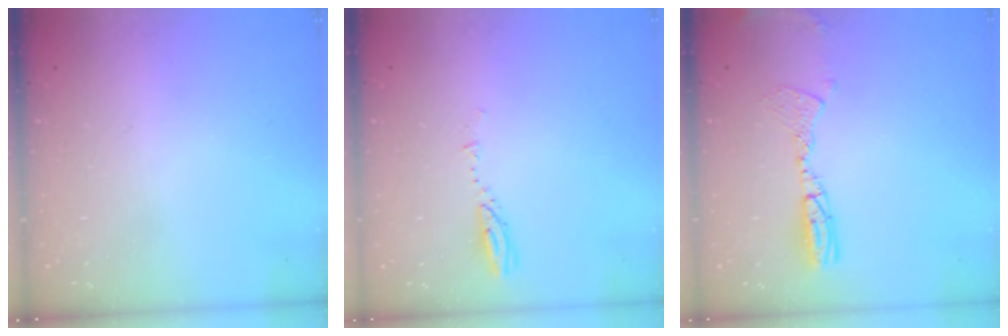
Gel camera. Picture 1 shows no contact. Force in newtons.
{"total": 3.2, "press": 3.2, "slide": 0.3}
{"total": 10.0, "press": 9.7, "slide": 2.6}